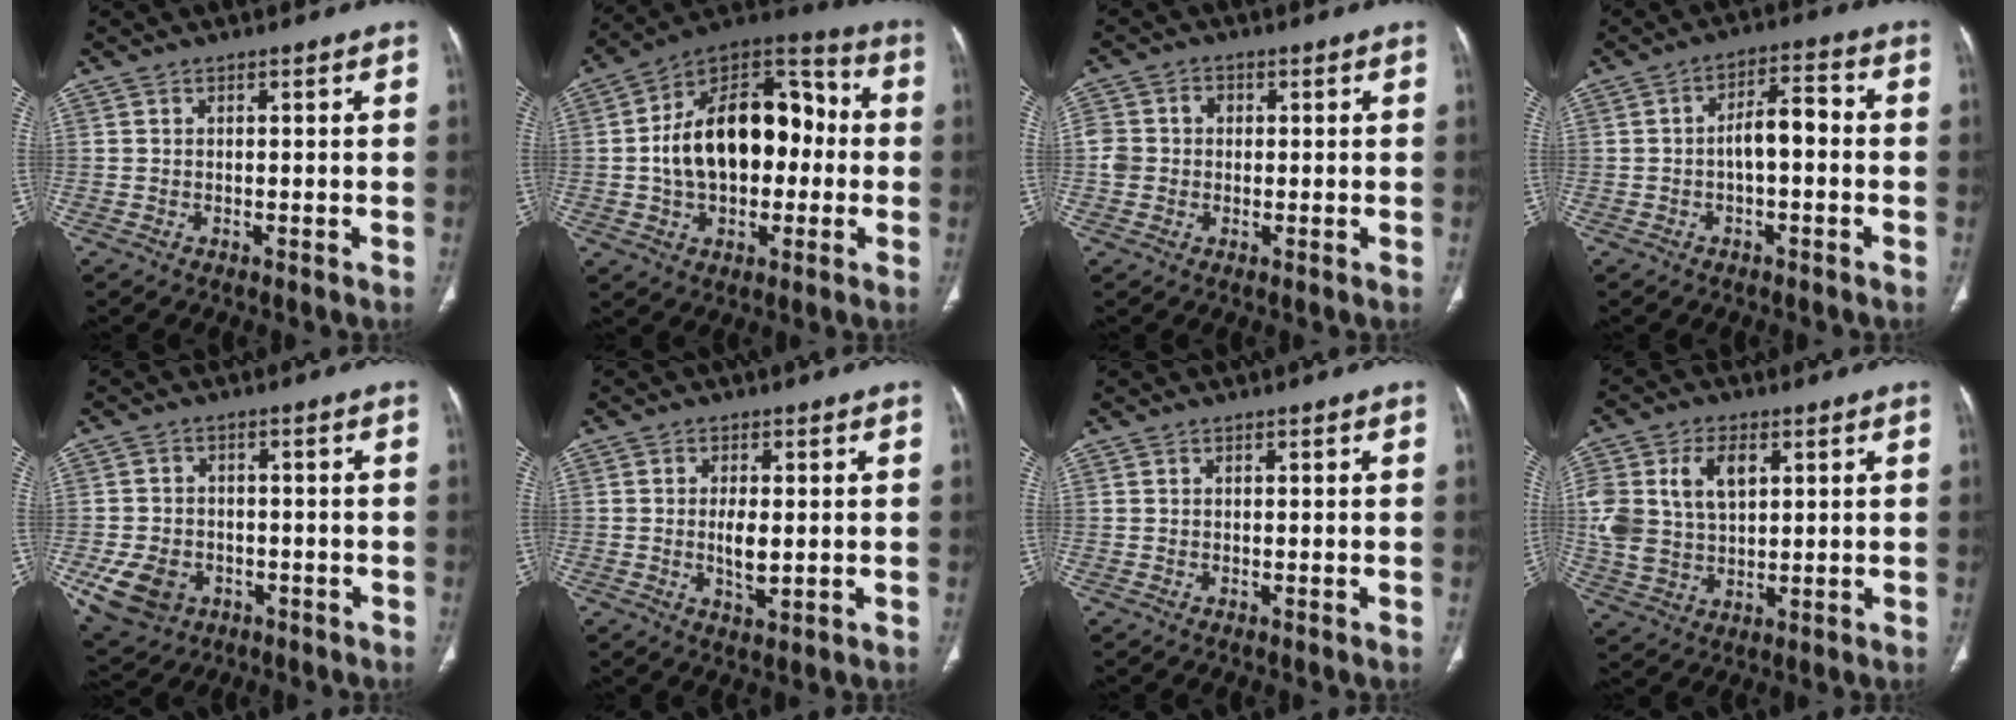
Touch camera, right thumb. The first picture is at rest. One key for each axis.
{"total": 22.0, "fx": 0.0, "fy": 13.8, "fz": 17.1, "tx": -0.250, "ty": 0.042, "tz": -0.002}
{"total": 5.0, "fx": 0.0, "fy": 4.5, "fz": 2.1, "tx": -0.034, "ty": 0.015, "tz": 0.002}
{"total": 6.4, "fx": -0.8, "fy": 2.9, "fz": 5.6, "tx": -0.084, "ty": 0.032, "tz": -0.019}
{"total": 9.8, "fx": -3.5, "fy": 7.6, "fz": 5.1, "tx": -0.092, "ty": 0.015, "tz": -0.047}
{"total": 4.6, "fx": -0.1, "fy": 2.0, "fz": 4.1, "tx": -0.072, "ty": -0.008, "tz": 0.002}
{"total": 0.0}
{"total": 13.5, "fx": 3.8, "fy": 8.8, "fz": 9.5, "tx": -0.198, "ty": 0.000, "tz": 0.082}